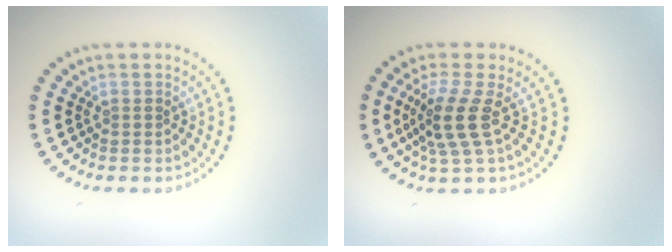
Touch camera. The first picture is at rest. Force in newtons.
{"total": 3.5, "press": 2.7, "slide": 2.3}